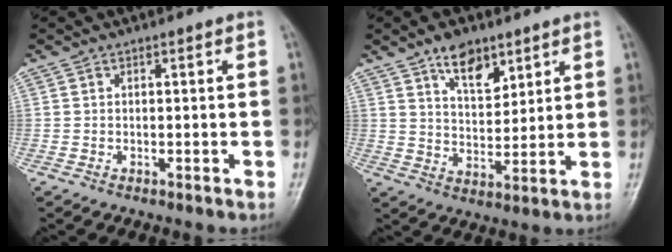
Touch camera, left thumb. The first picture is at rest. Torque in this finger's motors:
{"motor_torque": [0.14, 0.28, 0.65, -0.46, 0.05]}